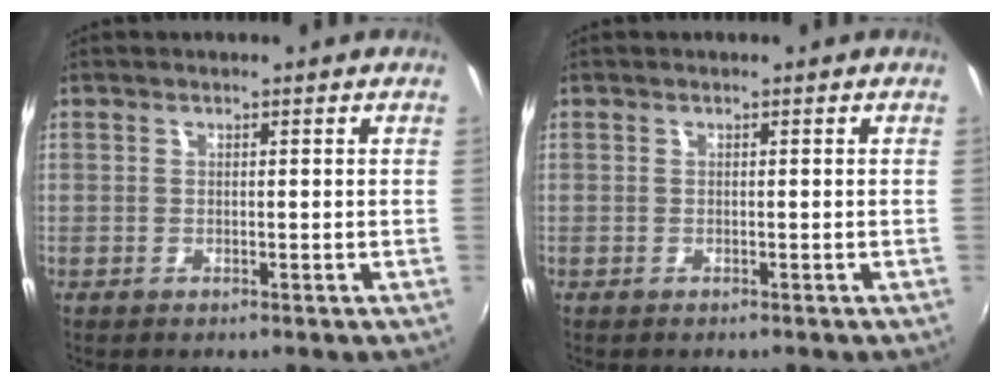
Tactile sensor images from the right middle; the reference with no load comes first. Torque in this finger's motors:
{"motor_torque": [0.05, -0.08, 0.01, 0.01]}